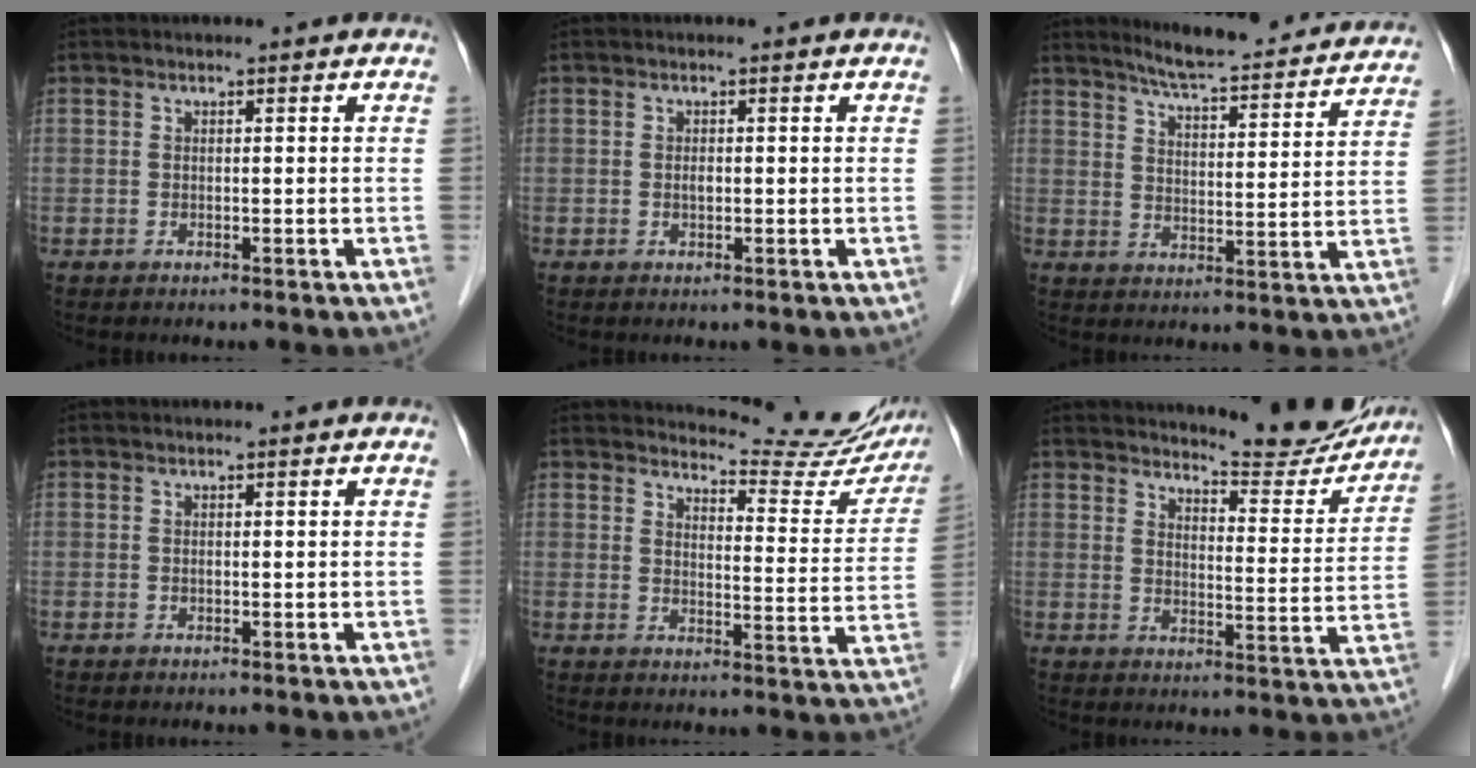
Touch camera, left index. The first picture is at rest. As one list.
[{"total": 0.7, "force": [0.0, 0.3, 0.6], "torque": [-0.012, 0.000, -0.001]}, {"total": 18.8, "force": [17.5, 2.0, 6.6], "torque": [-0.091, -0.028, 0.221]}, {"total": 0.0}, {"total": 14.8, "force": [14.5, 1.7, 2.6], "torque": [-0.025, -0.075, 0.154]}, {"total": 13.0, "force": [12.5, 1.5, 3.1], "torque": [-0.034, -0.039, 0.153]}]